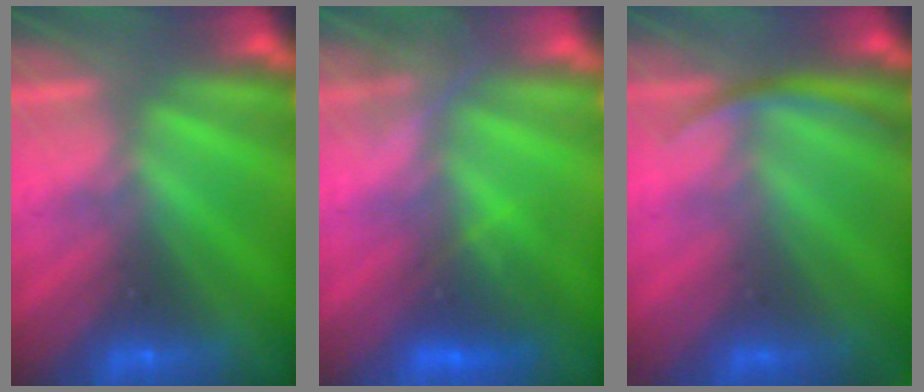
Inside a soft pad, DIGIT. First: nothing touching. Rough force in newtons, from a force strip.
{"total": 4.4}
{"total": 2.9}